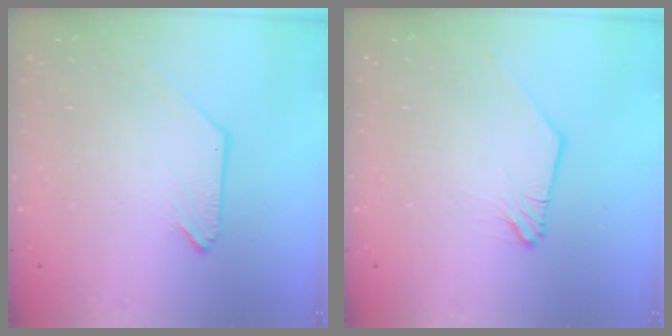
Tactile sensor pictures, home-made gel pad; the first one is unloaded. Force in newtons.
{"total": 0.0}